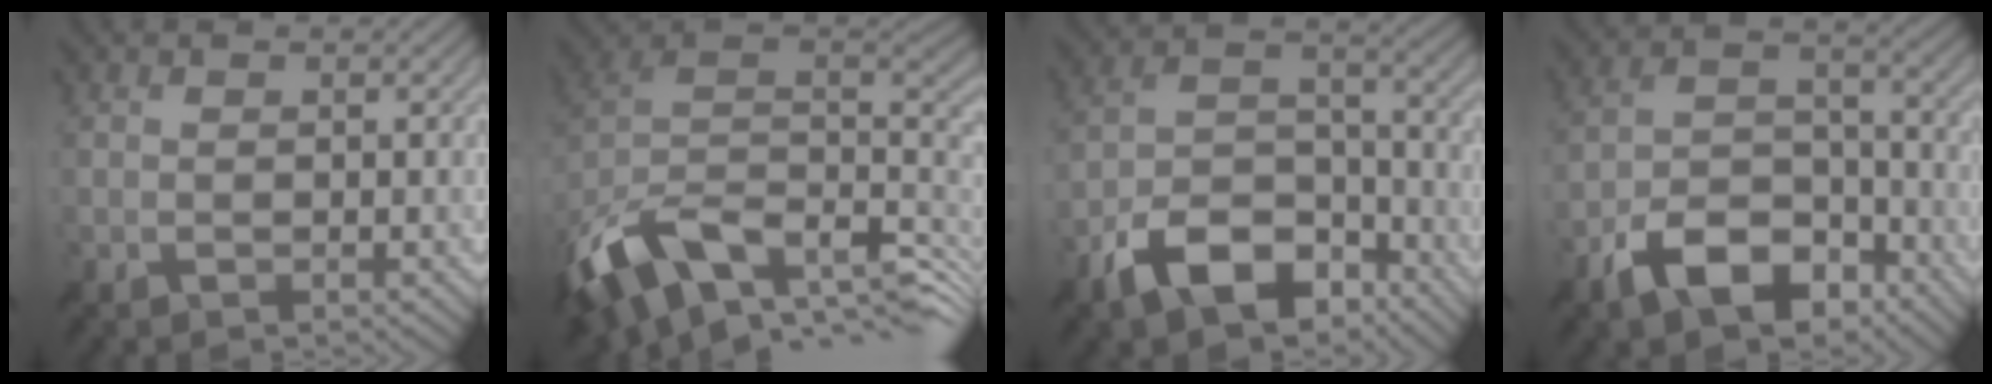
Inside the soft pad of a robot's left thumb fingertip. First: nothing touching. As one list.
[{"total": 17.3, "force": [-5.3, 11.0, 12.3], "torque": [-0.269, -0.034, -0.068]}, {"total": 10.7, "force": [-7.3, 4.9, 6.0], "torque": [-0.104, -0.001, -0.151]}, {"total": 9.5, "force": [-6.4, 4.4, 5.4], "torque": [-0.092, -0.003, -0.133]}]